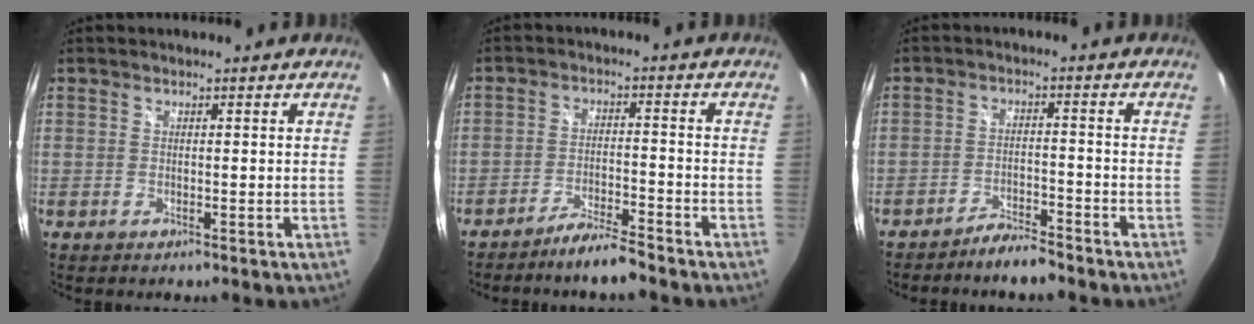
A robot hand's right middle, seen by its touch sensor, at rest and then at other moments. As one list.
[{"total": 5.3, "force": [-4.8, -0.3, 2.2], "torque": [-0.065, 0.002, -0.083]}, {"total": 4.5, "force": [-4.2, 0.4, 1.5], "torque": [-0.049, 0.003, -0.070]}]